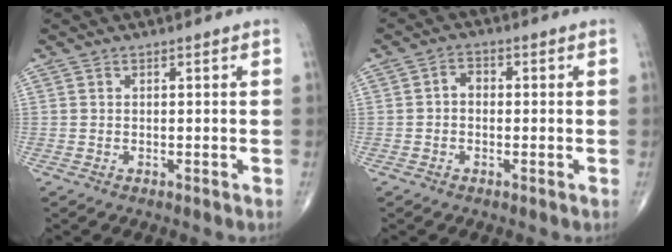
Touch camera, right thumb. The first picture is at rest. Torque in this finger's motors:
{"motor_torque": [-0.22, 0.09, 0.34, 0.01, 0.05]}